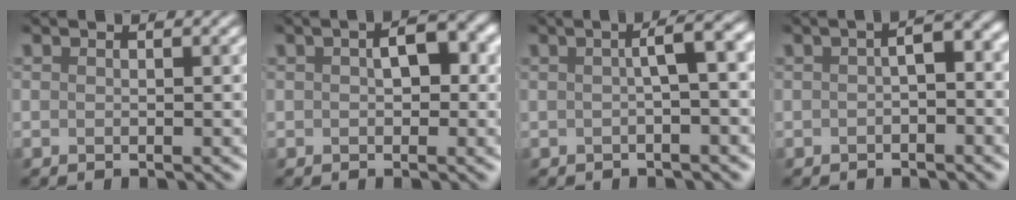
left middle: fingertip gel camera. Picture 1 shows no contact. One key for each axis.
{"total": 2.7, "fx": 0.1, "fy": 1.6, "fz": 2.2, "tx": -0.024, "ty": 0.010, "tz": -0.004}
{"total": 3.3, "fx": -0.1, "fy": 0.5, "fz": 3.3, "tx": -0.044, "ty": 0.017, "tz": -0.010}
{"total": 2.8, "fx": -0.9, "fy": 1.1, "fz": 2.4, "tx": -0.035, "ty": 0.009, "tz": -0.020}